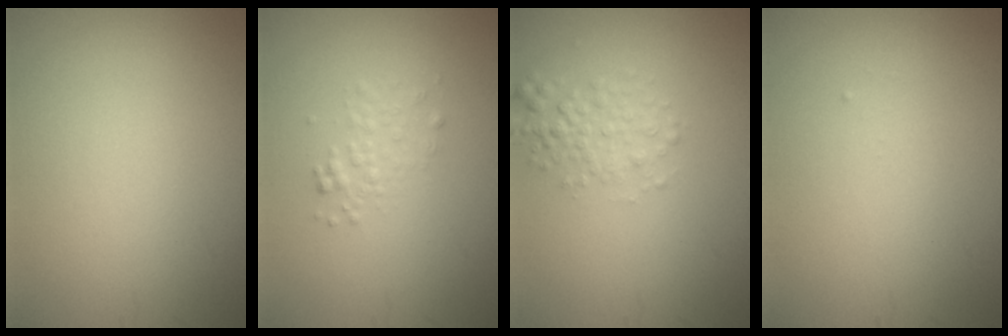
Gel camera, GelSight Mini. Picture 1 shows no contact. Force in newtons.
{"total": 1.4, "press": 1.4, "slide": 0.1}
{"total": 2.2, "press": 2.2, "slide": 0.1}
{"total": 0.0}